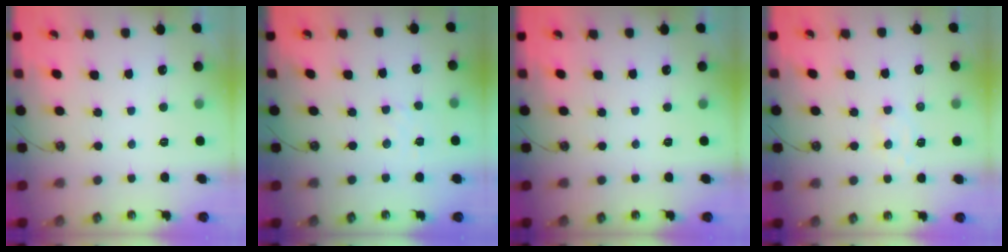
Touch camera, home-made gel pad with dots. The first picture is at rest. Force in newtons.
{"total": 3.0, "press": 3.0, "slide": 0.4}
{"total": 0.0}
{"total": 6.6, "press": 6.6, "slide": 0.9}